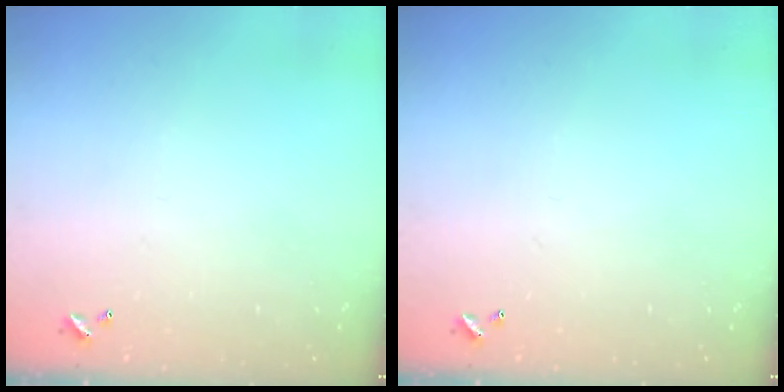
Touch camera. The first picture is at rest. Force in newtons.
{"total": 0.0}